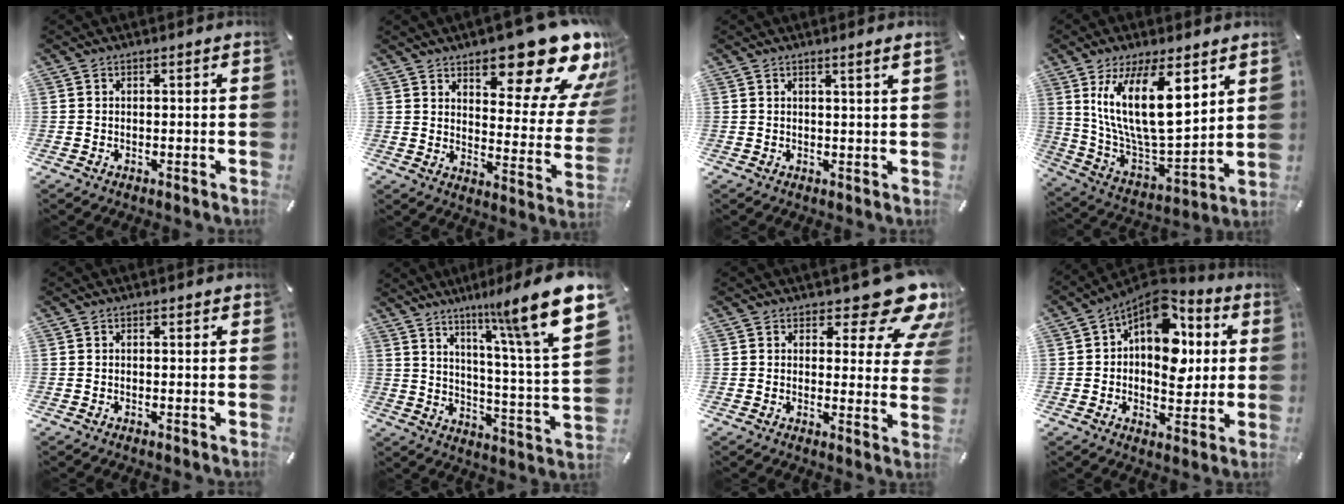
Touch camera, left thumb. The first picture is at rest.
{"total": 20.7, "force": [14.1, 8.1, 12.9], "torque": [-0.152, -0.116, 0.229]}
{"total": 2.0, "force": [1.3, -0.2, 1.5], "torque": [-0.029, -0.004, 0.022]}
{"total": 21.0, "force": [9.1, 9.0, 16.7], "torque": [-0.319, -0.053, 0.148]}
{"total": 0.0}
{"total": 17.6, "force": [11.5, 1.7, 13.2], "torque": [-0.208, -0.085, 0.173]}
{"total": 13.0, "force": [8.7, 5.2, 8.2], "torque": [-0.100, -0.065, 0.146]}
{"total": 15.0, "force": [4.4, 10.2, 10.2], "torque": [-0.145, -0.043, 0.079]}